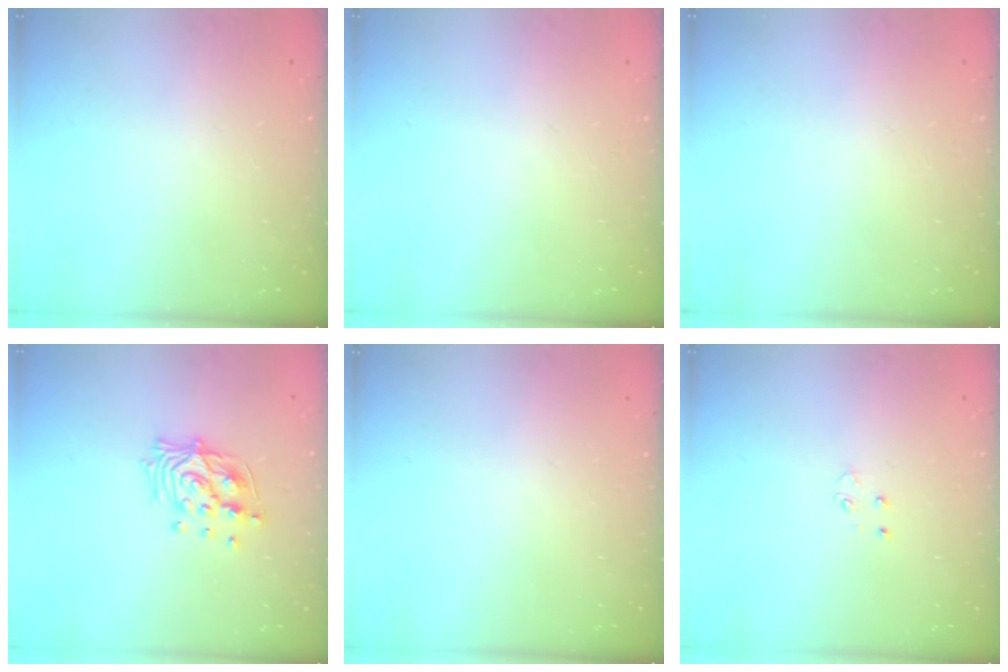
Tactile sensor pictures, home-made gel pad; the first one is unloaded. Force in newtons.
{"total": 0.0}
{"total": 0.0}
{"total": 12.7, "press": 12.7, "slide": 1.3}
{"total": 0.0}
{"total": 3.1, "press": 3.1, "slide": 0.6}